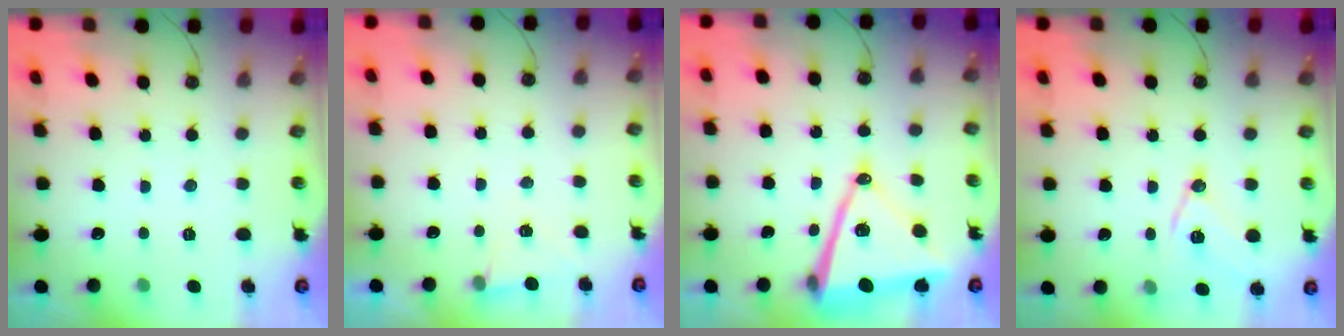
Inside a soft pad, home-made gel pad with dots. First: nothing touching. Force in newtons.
{"total": 4.9, "press": 2.1, "slide": 4.4}
{"total": 15.1, "press": 14.6, "slide": 4.0}
{"total": 12.8, "press": 12.4, "slide": 3.4}